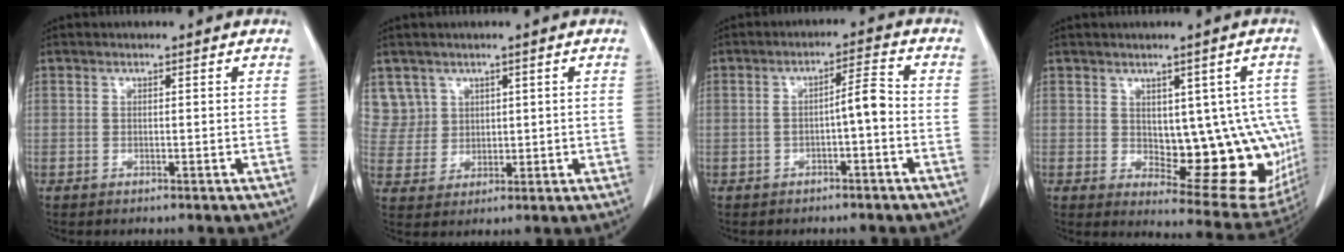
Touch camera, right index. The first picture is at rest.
{"total": 5.8, "force": [3.2, 4.8, -0.5], "torque": [0.020, 0.007, 0.071]}
{"total": 4.1, "force": [-0.9, 0.5, 3.9], "torque": [-0.060, 0.017, -0.011]}
{"total": 14.3, "force": [-0.3, 6.7, 12.7], "torque": [-0.121, 0.008, 0.018]}